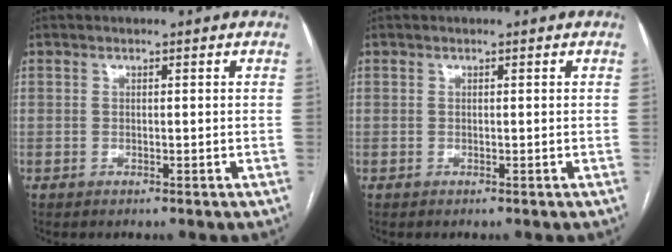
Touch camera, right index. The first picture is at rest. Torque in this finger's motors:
{"motor_torque": [0.00, 0.00, 0.00, 0.00]}